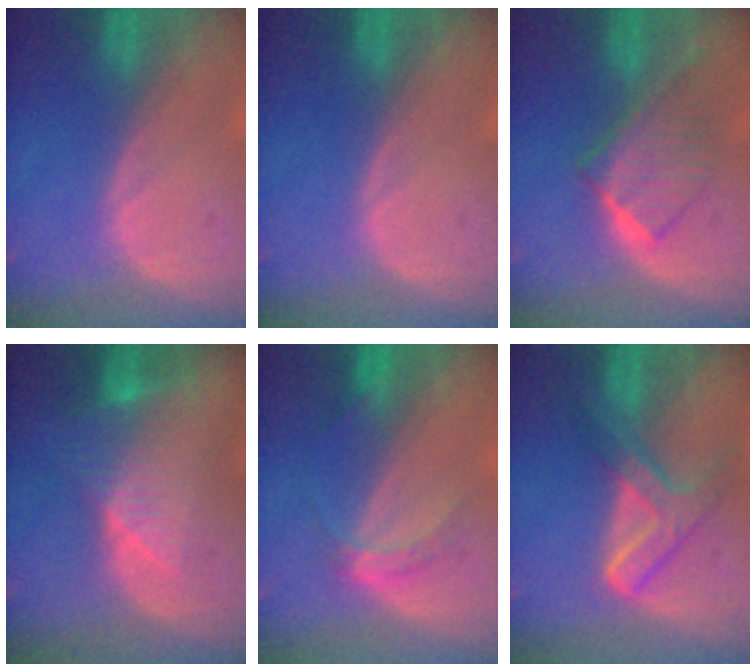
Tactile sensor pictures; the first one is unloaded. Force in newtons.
{"total": 0.0}
{"total": 6.5, "press": 6.2, "slide": 2.1}
{"total": 7.9, "press": 6.9, "slide": 3.8}
{"total": 3.5, "press": 3.2, "slide": 1.5}
{"total": 7.3, "press": 6.2, "slide": 3.8}